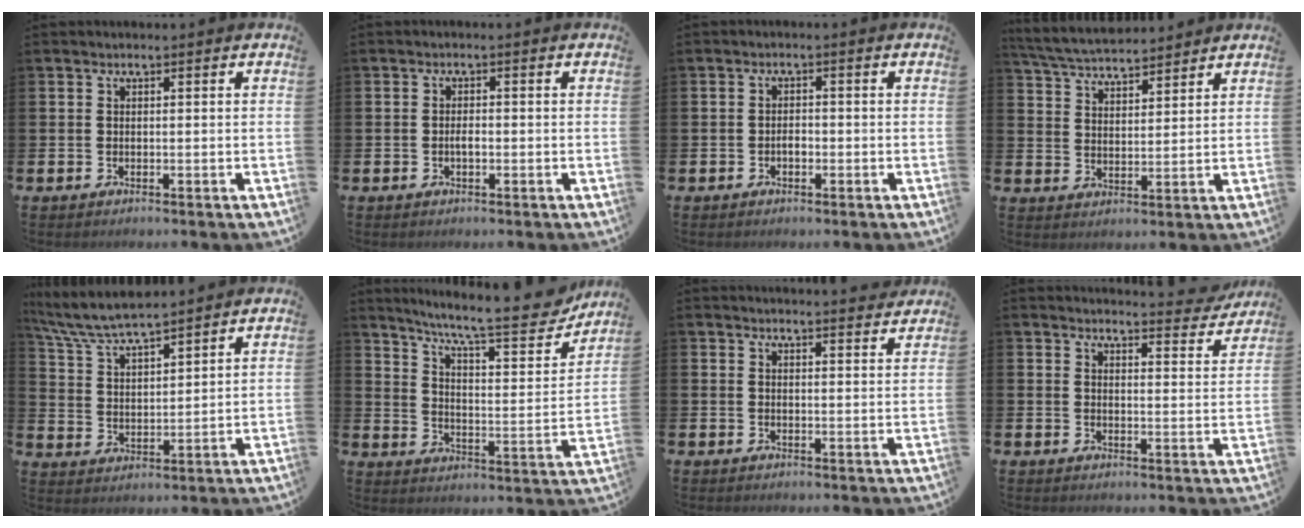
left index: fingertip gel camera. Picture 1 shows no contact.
{"total": 1.3, "force": [-0.3, 0.5, 1.1], "torque": [-0.016, -0.001, -0.007]}
{"total": 1.4, "force": [-0.5, 0.8, 1.0], "torque": [-0.014, 0.001, -0.010]}
{"total": 5.4, "force": [5.2, 0.8, 0.7], "torque": [-0.038, -0.026, 0.095]}
{"total": 6.7, "force": [6.4, 0.6, 1.9], "torque": [-0.066, -0.033, 0.115]}
{"total": 11.1, "force": [9.3, 1.7, 5.9], "torque": [-0.116, -0.062, 0.148]}
{"total": 2.7, "force": [2.7, -0.2, -0.2], "torque": [0.011, -0.022, 0.046]}
{"total": 3.9, "force": [3.9, 0.2, 0.3], "torque": [0.007, -0.035, 0.064]}